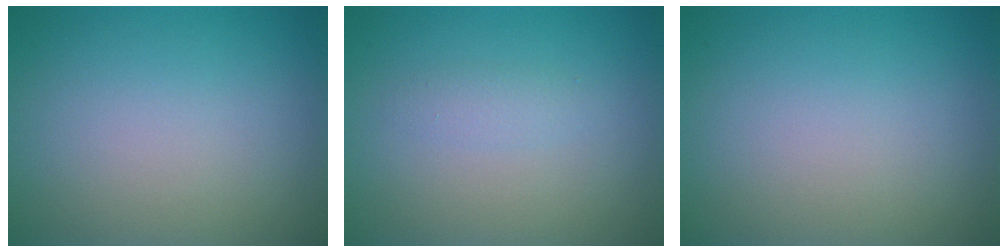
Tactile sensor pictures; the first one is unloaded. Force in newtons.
{"total": 1.1, "press": 1.1, "slide": 0.1}
{"total": 0.0}